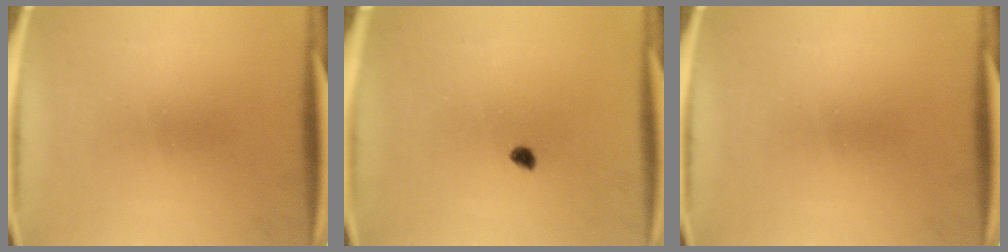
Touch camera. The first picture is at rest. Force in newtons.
{"total": 1.3}
{"total": 0.0}